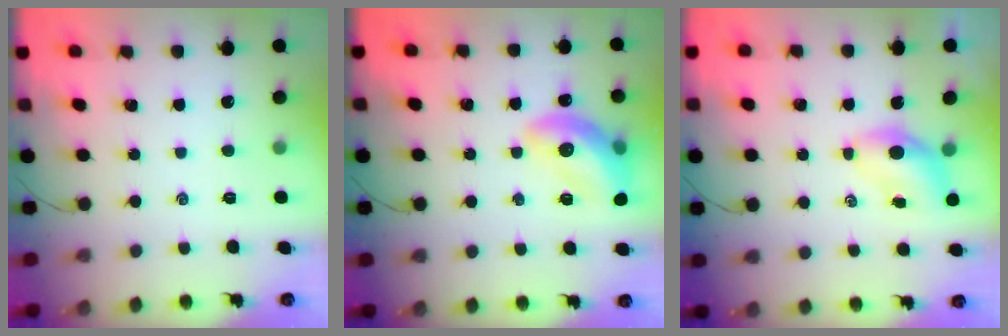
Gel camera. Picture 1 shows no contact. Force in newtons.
{"total": 14.8, "press": 14.7, "slide": 2.0}
{"total": 4.9, "press": 4.8, "slide": 0.7}